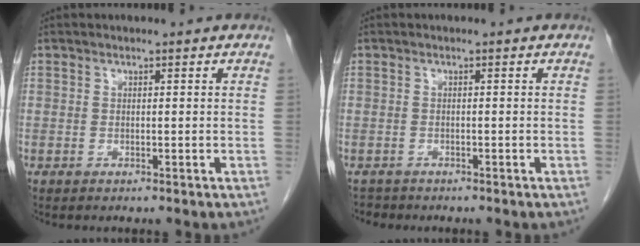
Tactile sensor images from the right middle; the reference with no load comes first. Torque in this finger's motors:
{"motor_torque": [-0.08, -0.21, -0.14, -0.02]}